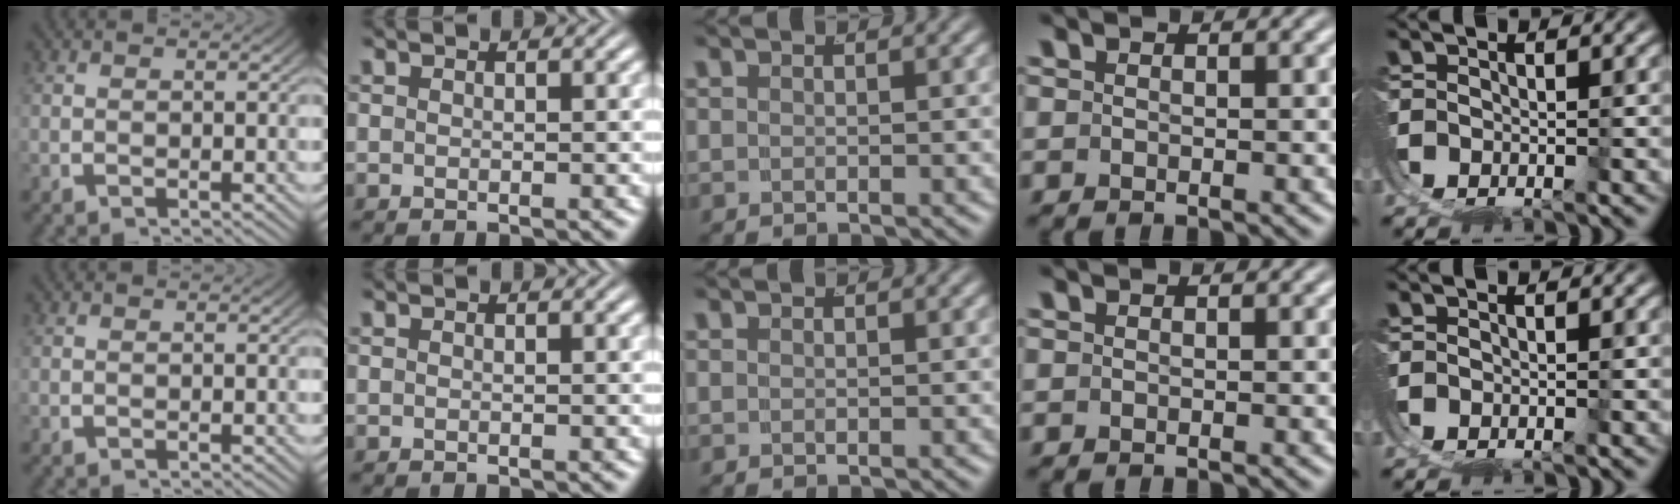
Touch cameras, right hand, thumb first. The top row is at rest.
{}